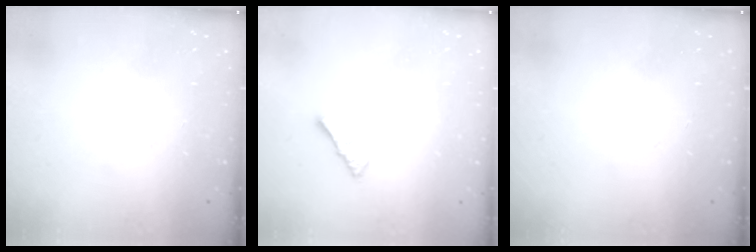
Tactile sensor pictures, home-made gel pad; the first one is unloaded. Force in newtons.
{"total": 1.1, "press": 1.1, "slide": 0.4}
{"total": 0.0}